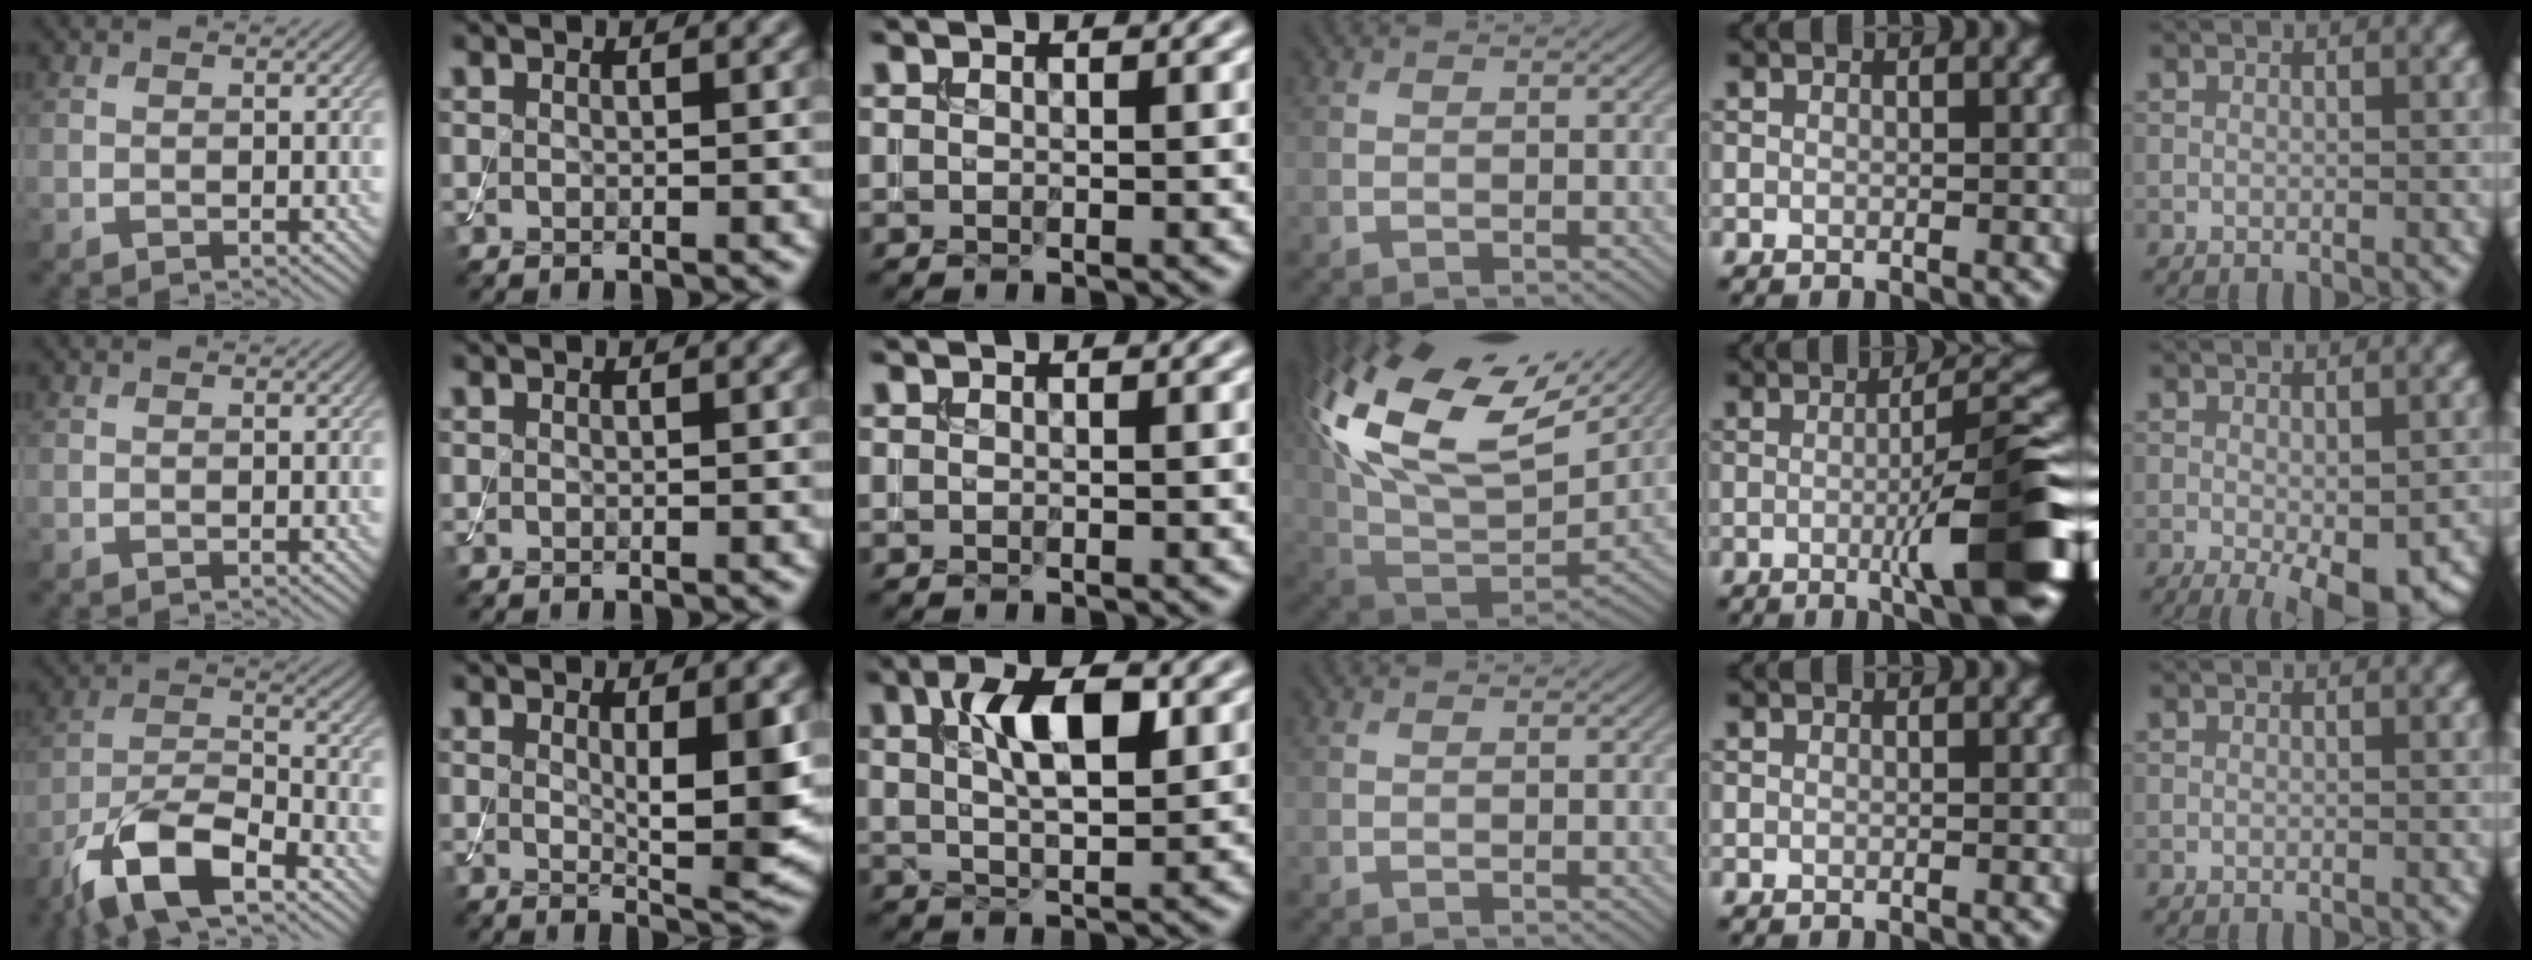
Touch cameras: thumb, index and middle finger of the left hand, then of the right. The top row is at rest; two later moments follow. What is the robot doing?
{"motion": "assemble", "object": "toy tower of hanoi"}